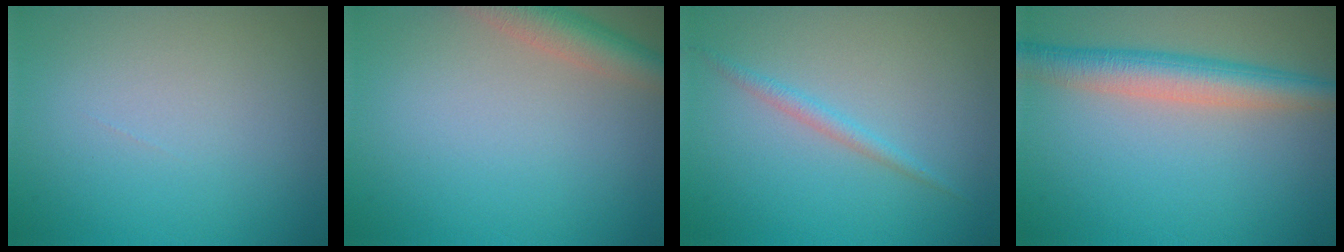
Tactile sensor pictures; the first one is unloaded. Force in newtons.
{"total": 4.1, "press": 4.0, "slide": 0.3}
{"total": 1.3, "press": 1.3, "slide": 0.1}
{"total": 5.1, "press": 5.1, "slide": 0.2}